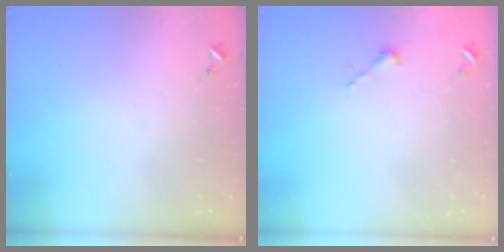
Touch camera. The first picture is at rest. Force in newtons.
{"total": 2.5, "press": 2.5, "slide": 0.2}